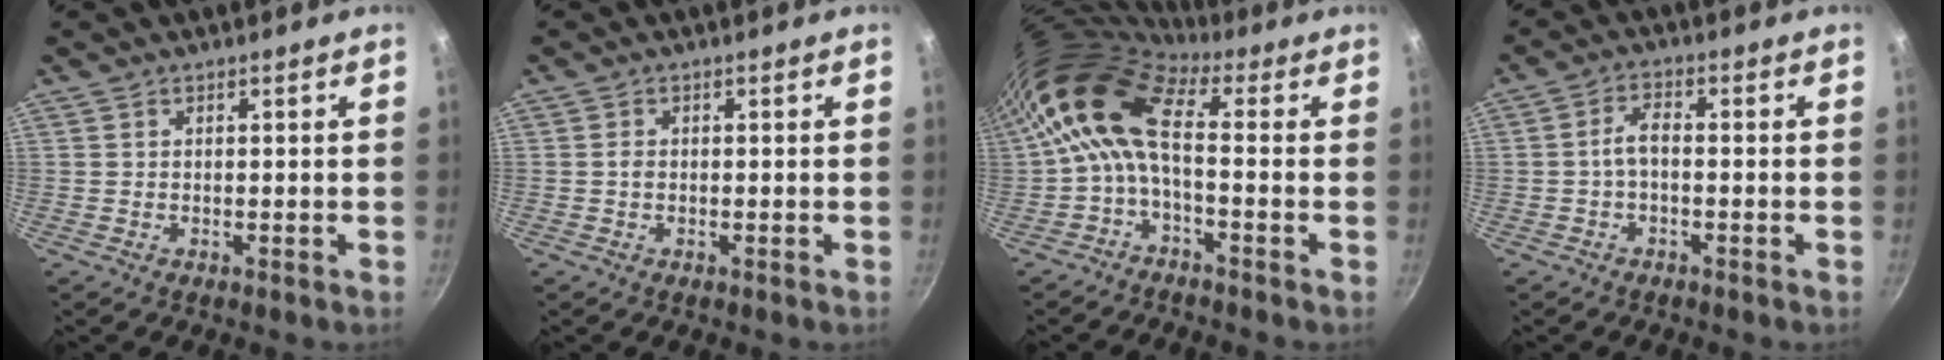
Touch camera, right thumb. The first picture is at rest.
{"total": 1.0, "force": [0.0, 0.8, 0.6], "torque": [-0.012, 0.004, -0.001]}
{"total": 10.8, "force": [0.3, 4.7, 9.7], "torque": [-0.203, 0.024, -0.013]}
{"total": 3.5, "force": [-1.0, 1.6, 3.0], "torque": [-0.060, 0.022, -0.024]}